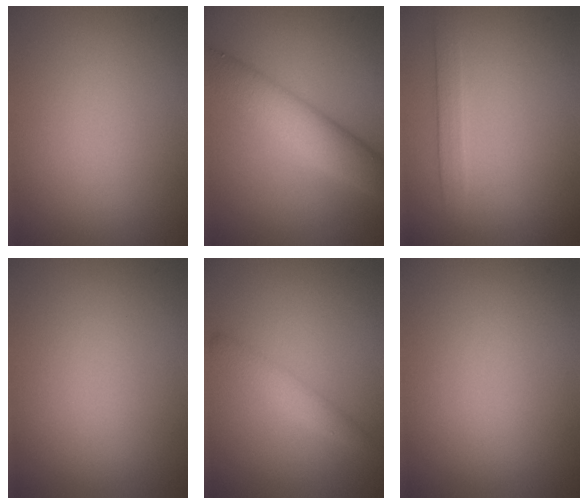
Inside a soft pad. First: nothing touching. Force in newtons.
{"total": 5.9, "press": 5.9, "slide": 0.0}
{"total": 1.9, "press": 1.9, "slide": 0.1}
{"total": 0.0}
{"total": 2.1, "press": 2.1, "slide": 0.0}
{"total": 0.0}